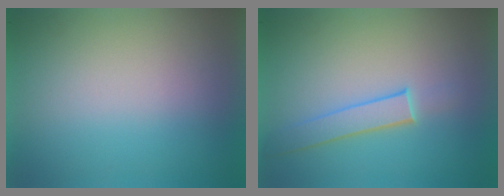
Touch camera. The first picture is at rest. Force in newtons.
{"total": 1.9}